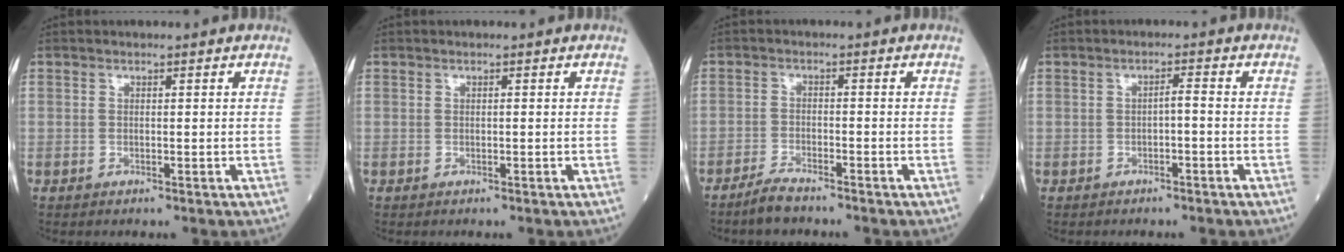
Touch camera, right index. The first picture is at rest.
{"total": 0.0}
{"total": 3.3, "force": [-3.0, 0.4, 1.4], "torque": [-0.030, -0.005, -0.058]}
{"total": 1.6, "force": [-0.5, 0.2, 1.5], "torque": [-0.020, 0.006, -0.008]}